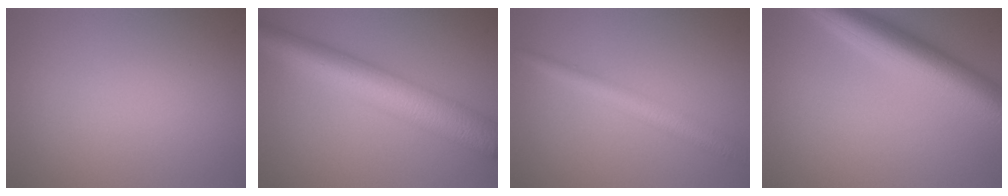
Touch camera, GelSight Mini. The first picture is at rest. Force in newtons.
{"total": 7.9, "press": 7.9, "slide": 0.1}
{"total": 3.0, "press": 3.0, "slide": 0.2}
{"total": 7.6, "press": 7.6, "slide": 0.2}